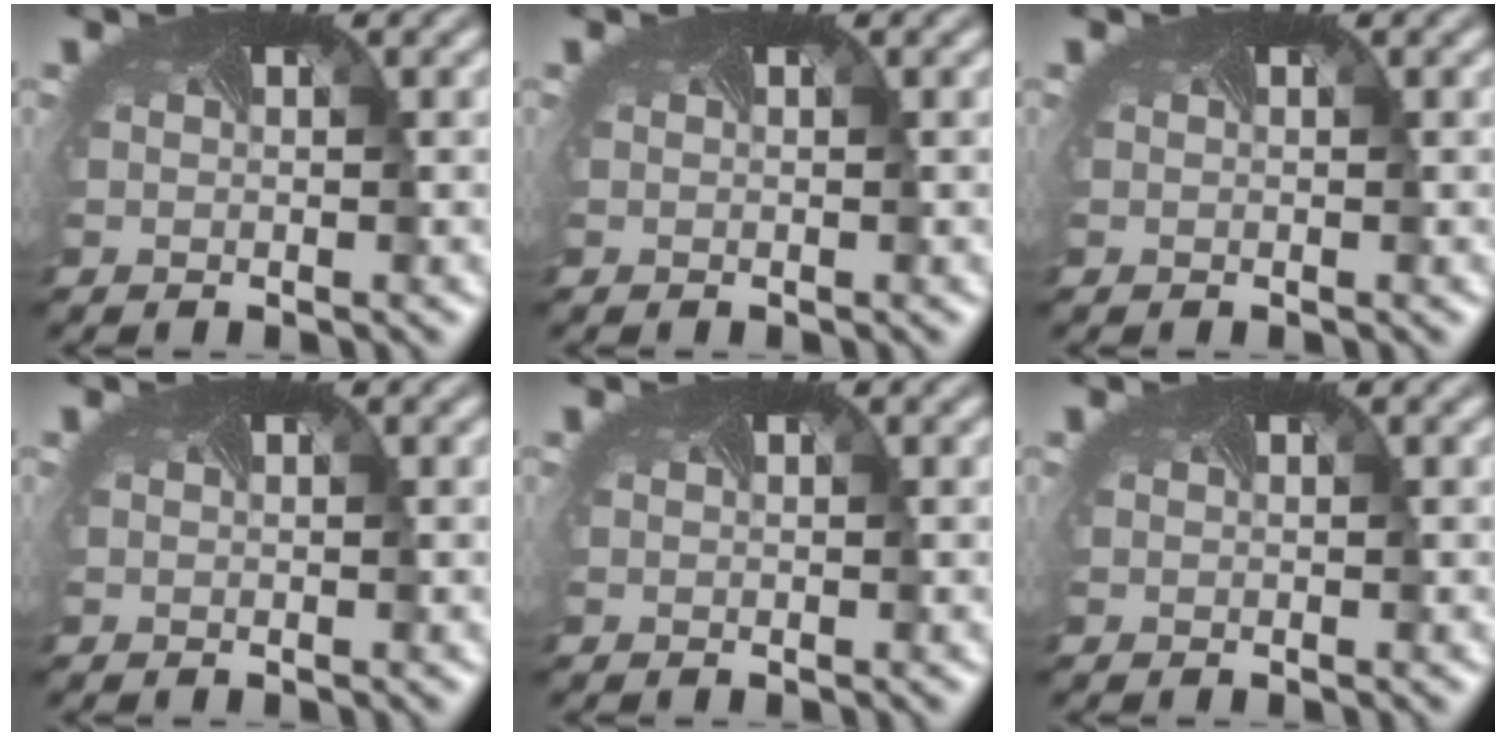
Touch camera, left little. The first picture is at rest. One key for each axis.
{"total": 0.0}
{"total": 0.0}
{"total": 0.0}
{"total": 0.0}
{"total": 0.0}